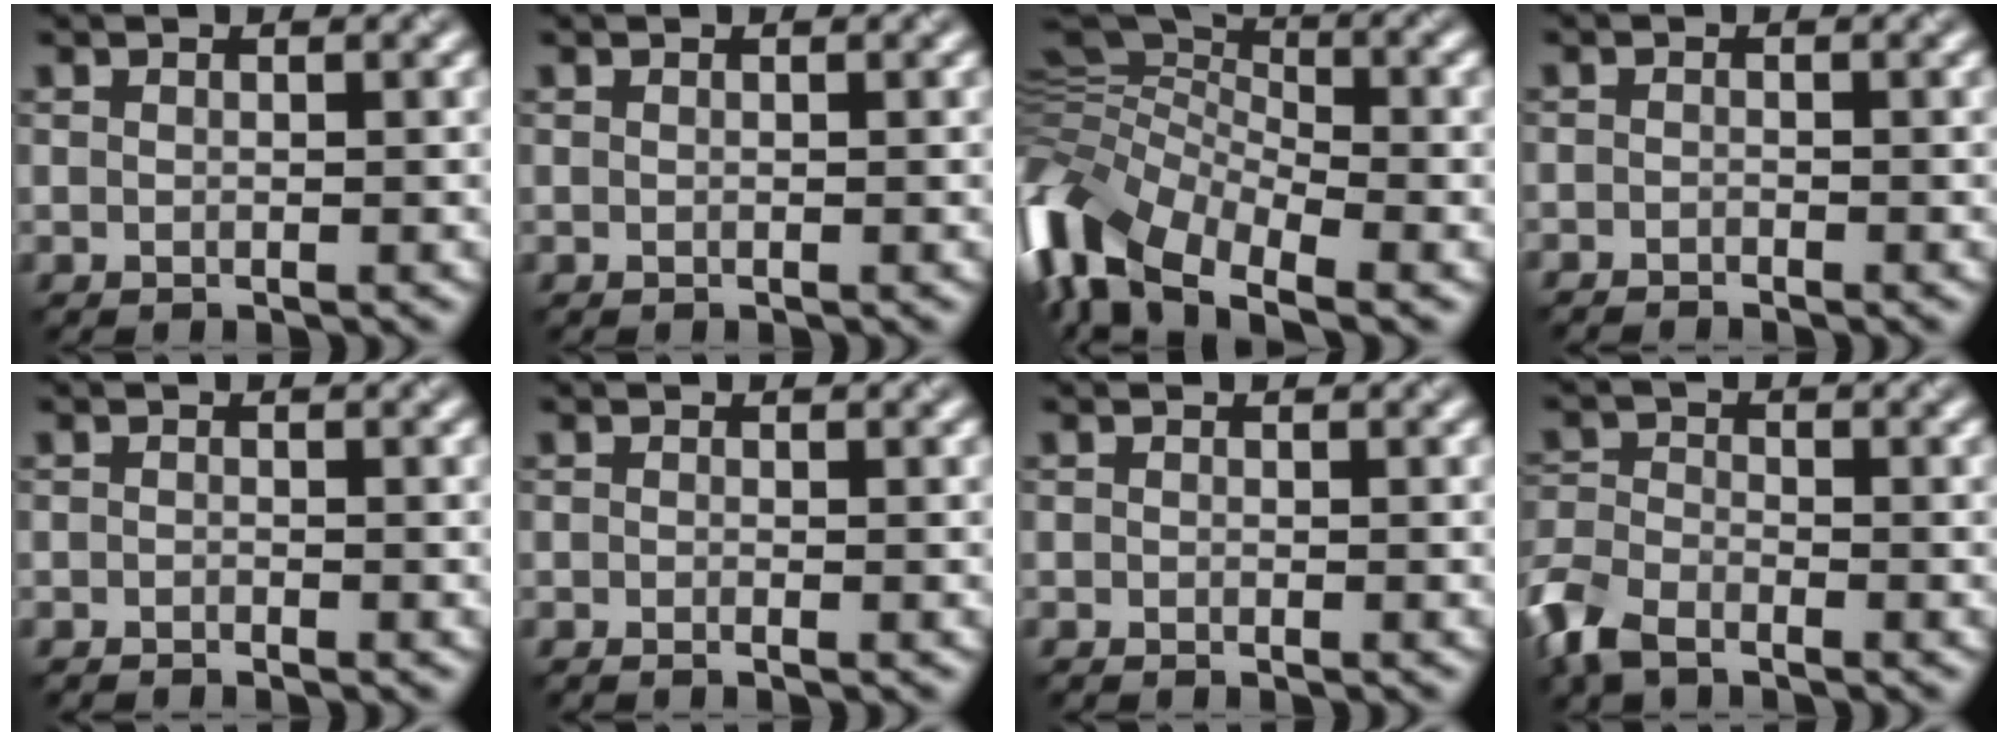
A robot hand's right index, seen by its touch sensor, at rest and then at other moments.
{"total": 0.0}
{"total": 12.8, "force": [-5.0, 7.2, 9.4], "torque": [-0.224, -0.008, -0.093]}
{"total": 1.1, "force": [-1.0, 0.1, 0.2], "torque": [-0.001, -0.004, -0.023]}
{"total": 1.1, "force": [-1.1, 0.0, 0.2], "torque": [-0.004, -0.004, -0.023]}
{"total": 0.9, "force": [-0.7, 0.2, 0.6], "torque": [-0.006, -0.010, -0.017]}
{"total": 0.8, "force": [-0.8, 0.0, 0.1], "torque": [0.001, -0.007, -0.017]}
{"total": 5.2, "force": [-3.7, 2.4, 2.6], "torque": [-0.063, -0.006, -0.093]}